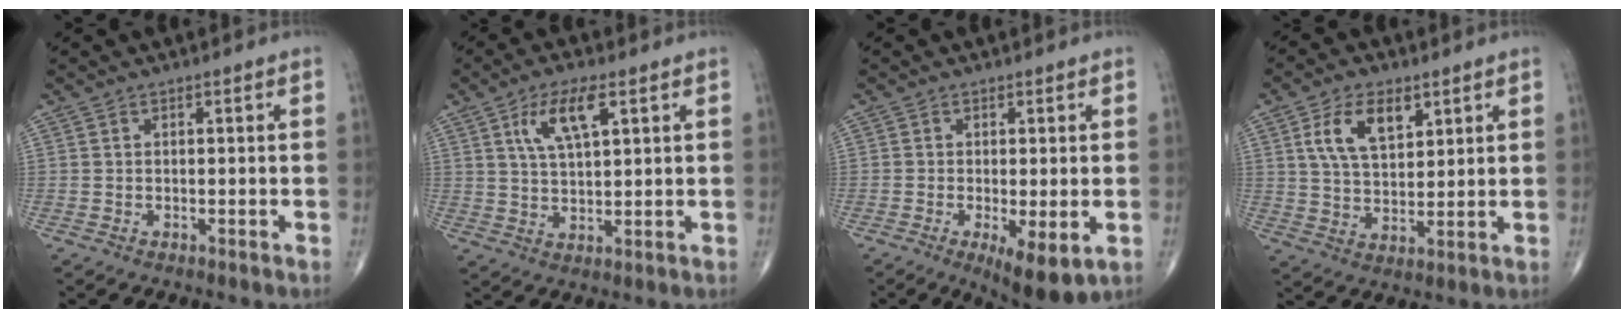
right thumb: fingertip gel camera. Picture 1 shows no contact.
{"total": 8.2, "force": [3.6, 3.0, 6.8], "torque": [-0.126, -0.007, 0.069]}
{"total": 8.0, "force": [-2.4, 2.6, 7.2], "torque": [-0.112, -0.022, -0.033]}
{"total": 9.7, "force": [4.2, 5.3, 6.9], "torque": [-0.114, -0.016, 0.083]}